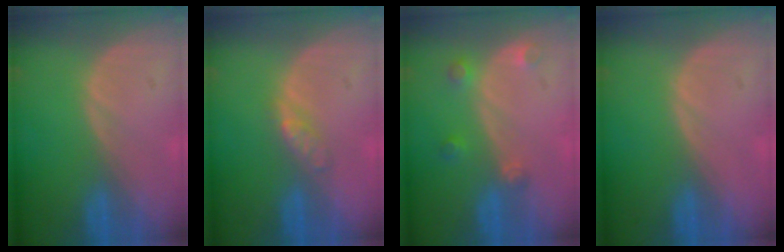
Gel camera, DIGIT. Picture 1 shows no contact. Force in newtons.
{"total": 2.4, "press": 2.4, "slide": 0.2}
{"total": 2.6, "press": 2.6, "slide": 0.5}
{"total": 0.0}